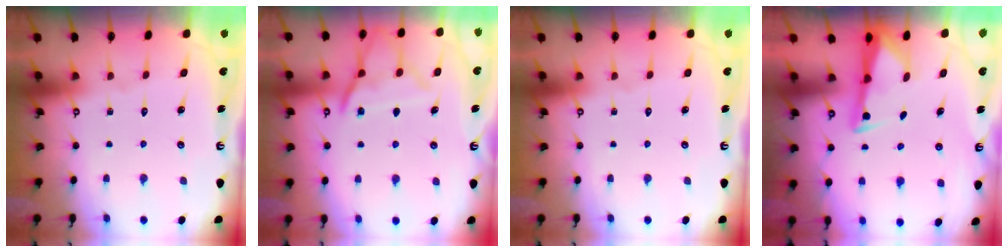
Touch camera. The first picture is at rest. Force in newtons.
{"total": 11.4, "press": 11.4, "slide": 1.2}
{"total": 0.0}
{"total": 3.2, "press": 3.2, "slide": 0.5}